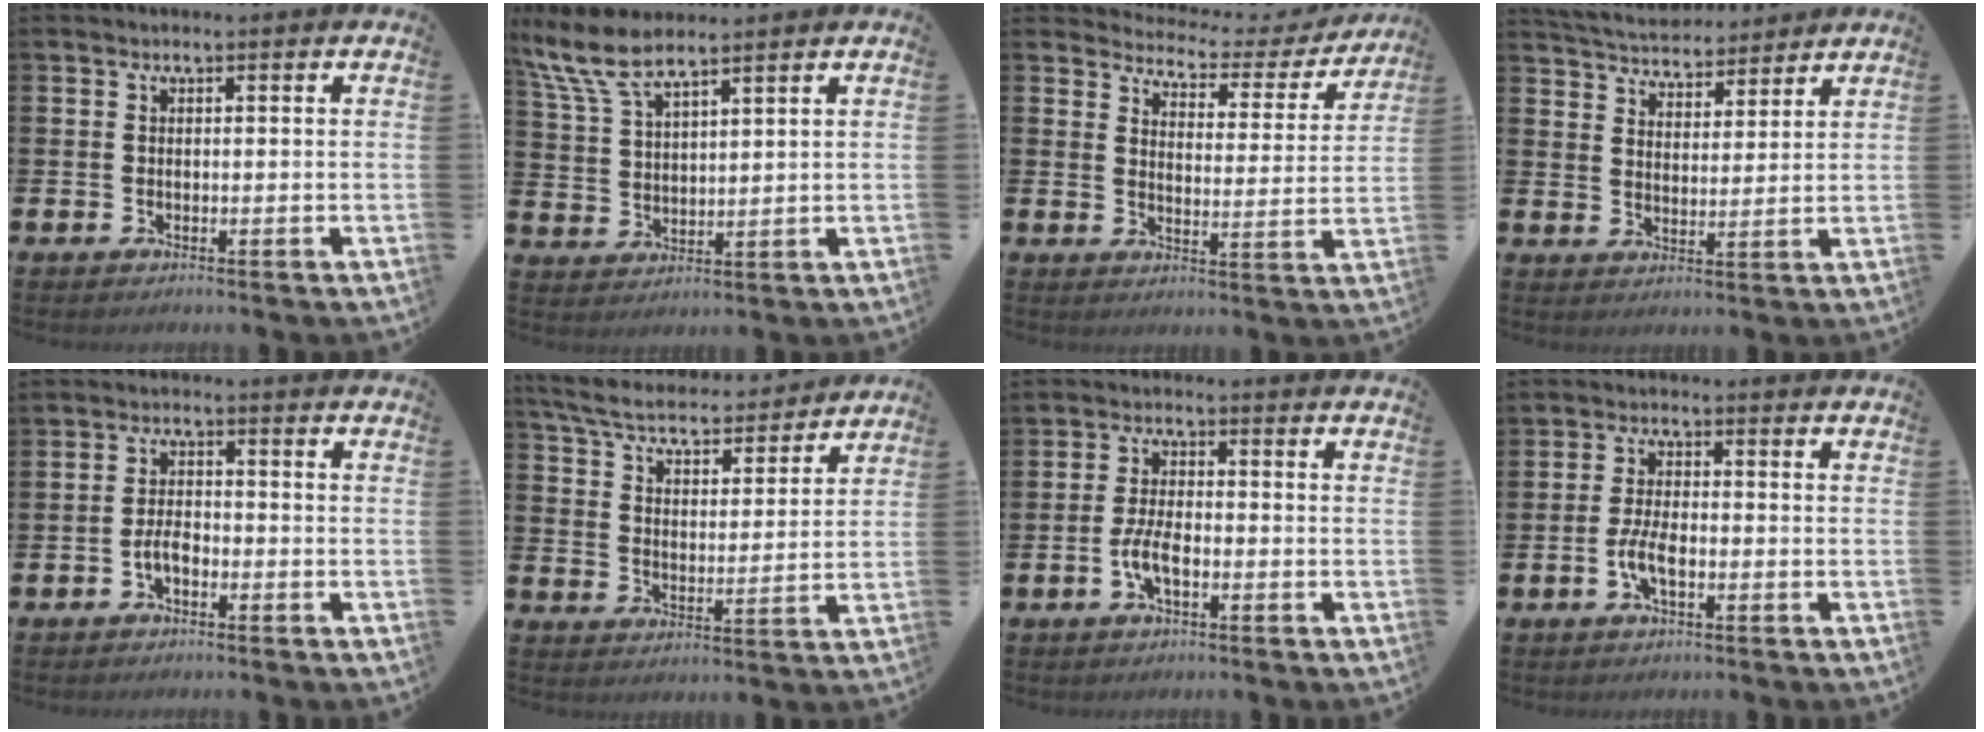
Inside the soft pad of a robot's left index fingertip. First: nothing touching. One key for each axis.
{"total": 7.5, "fx": 6.6, "fy": 1.6, "fz": 3.2, "tx": -0.091, "ty": -0.017, "tz": 0.124}
{"total": 3.3, "fx": 3.0, "fy": 1.2, "fz": 0.5, "tx": -0.027, "ty": -0.033, "tz": 0.039}
{"total": 5.0, "fx": 4.8, "fy": 1.2, "fz": -0.1, "tx": -0.026, "ty": -0.032, "tz": 0.087}
{"total": 2.7, "fx": -1.3, "fy": 1.3, "fz": 2.1, "tx": -0.039, "ty": 0.005, "tz": -0.025}
{"total": 6.1, "fx": 5.7, "fy": 1.3, "fz": 1.5, "tx": -0.059, "ty": -0.042, "tz": 0.095}
{"total": 4.1, "fx": -1.5, "fy": 1.6, "fz": 3.5, "tx": -0.081, "ty": 0.004, "tz": -0.029}
{"total": 4.0, "fx": -1.3, "fy": 1.5, "fz": 3.4, "tx": -0.072, "ty": -0.001, "tz": -0.027}